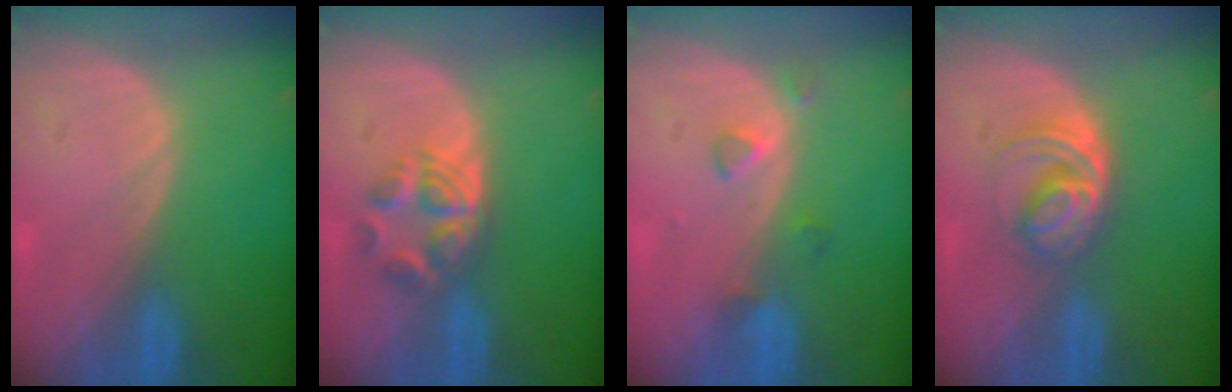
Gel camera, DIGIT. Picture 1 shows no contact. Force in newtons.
{"total": 5.9, "press": 5.0, "slide": 3.1}
{"total": 2.5, "press": 2.3, "slide": 0.9}
{"total": 6.2, "press": 5.3, "slide": 3.2}